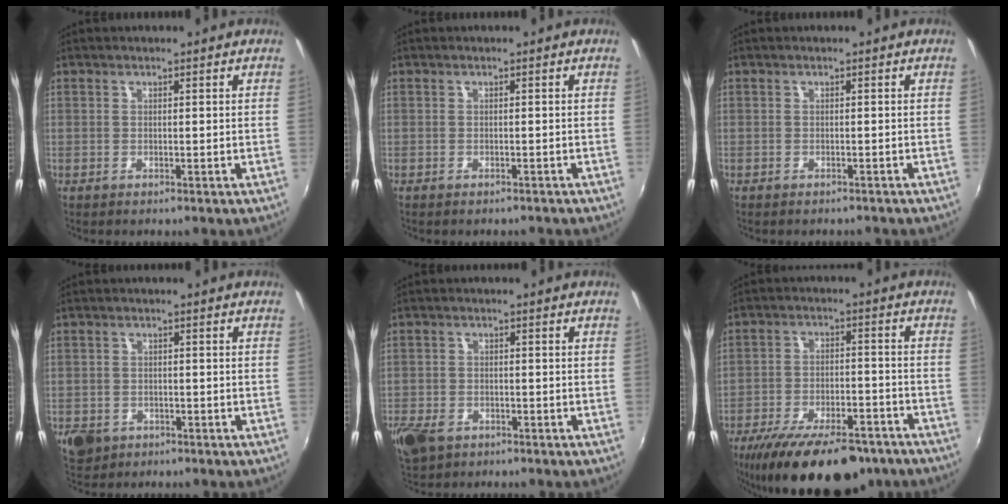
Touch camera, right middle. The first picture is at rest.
{"total": 1.8, "force": [-1.6, 0.5, 0.6], "torque": [-0.013, -0.008, -0.019]}
{"total": 2.0, "force": [-1.8, 0.5, 0.6], "torque": [-0.013, -0.009, -0.022]}
{"total": 5.1, "force": [-2.5, 3.9, 2.1], "torque": [-0.053, -0.006, -0.039]}
{"total": 7.6, "force": [-4.5, 4.8, 3.8], "torque": [-0.108, -0.019, -0.082]}
{"total": 21.6, "force": [-16.2, 7.9, 12.0], "torque": [-0.225, -0.031, -0.230]}